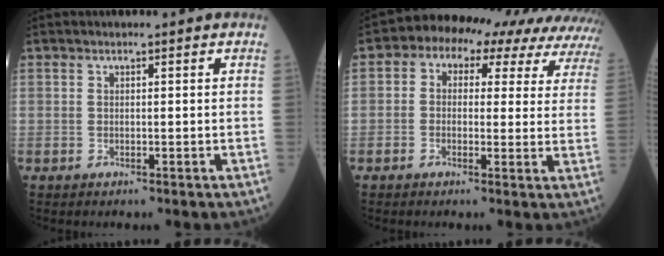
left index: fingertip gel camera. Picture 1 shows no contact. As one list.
[{"total": 14.6, "force": [11.3, 6.8, 6.4], "torque": [-0.075, 0.049, 0.116]}]